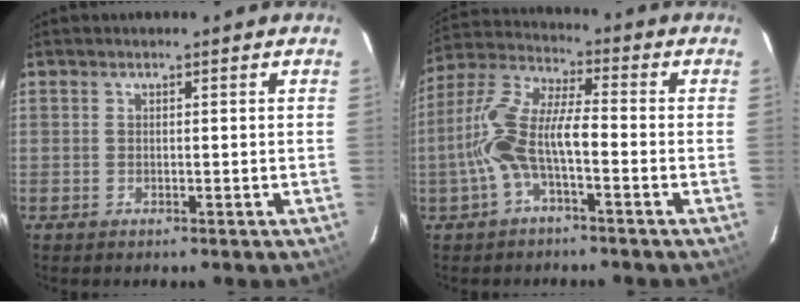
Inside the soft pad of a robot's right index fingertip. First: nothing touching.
{"total": 10.5, "force": [-3.3, 3.0, 9.5], "torque": [-0.211, 0.012, -0.065]}